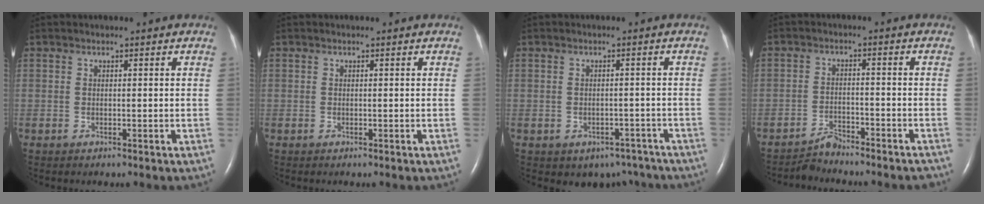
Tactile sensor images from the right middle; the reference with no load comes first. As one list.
[{"total": 0.0}, {"total": 6.0, "force": [-4.5, 3.8, 1.0], "torque": [-0.002, 0.019, -0.050]}, {"total": 4.4, "force": [-4.4, 0.4, 0.1], "torque": [0.003, -0.002, -0.071]}]